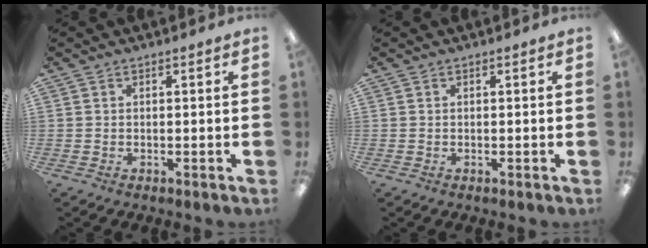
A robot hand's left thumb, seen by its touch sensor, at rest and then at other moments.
{"total": 0.0}